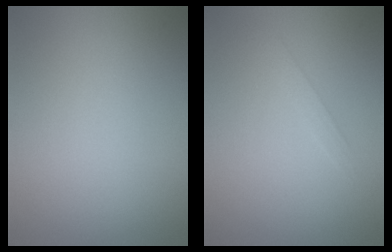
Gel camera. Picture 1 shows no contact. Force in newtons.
{"total": 1.0, "press": 1.0, "slide": 0.0}